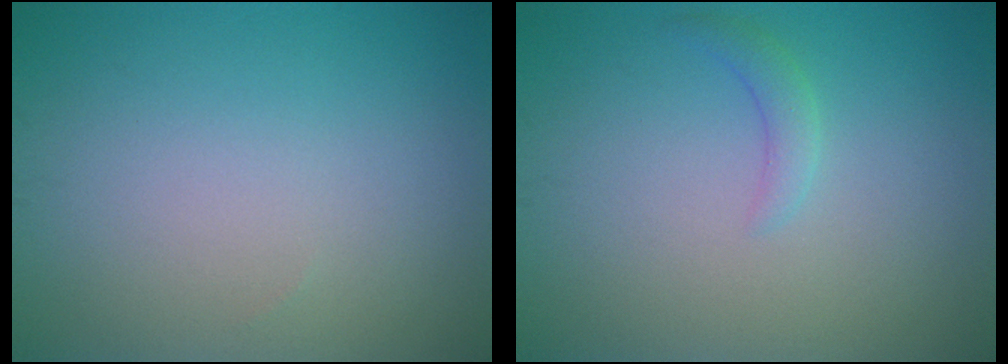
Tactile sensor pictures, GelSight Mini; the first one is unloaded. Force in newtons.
{"total": 1.3, "press": 1.3, "slide": 0.1}